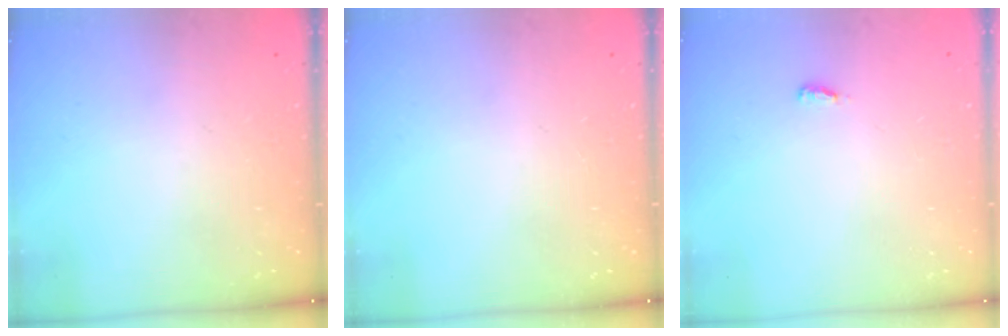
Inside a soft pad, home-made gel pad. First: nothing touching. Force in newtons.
{"total": 0.0}
{"total": 2.6, "press": 2.4, "slide": 1.0}